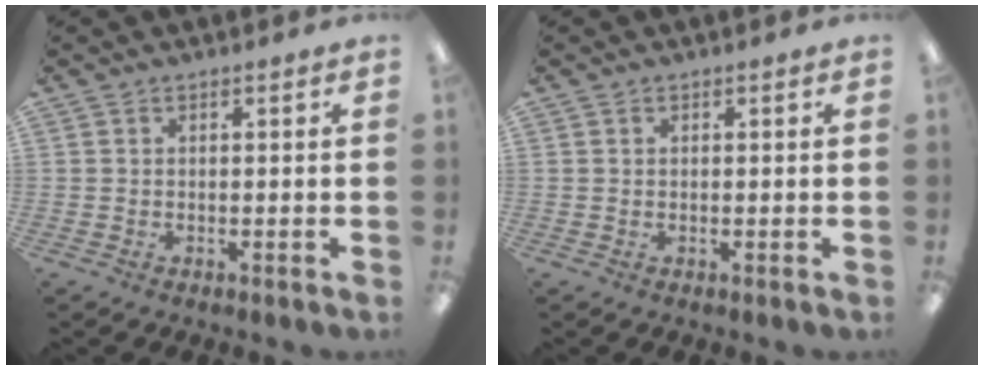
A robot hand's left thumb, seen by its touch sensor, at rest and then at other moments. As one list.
[{"total": 0.0}]